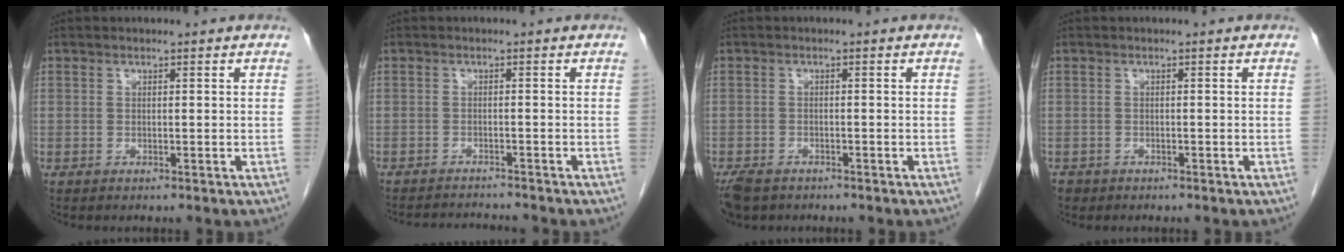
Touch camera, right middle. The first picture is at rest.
{"total": 5.2, "force": [-5.2, -0.2, 0.7], "torque": [-0.006, -0.007, -0.081]}
{"total": 5.0, "force": [-3.8, 2.5, 1.9], "torque": [-0.037, -0.006, -0.061]}
{"total": 1.4, "force": [-1.1, 0.9, 0.1], "torque": [-0.010, 0.000, -0.018]}